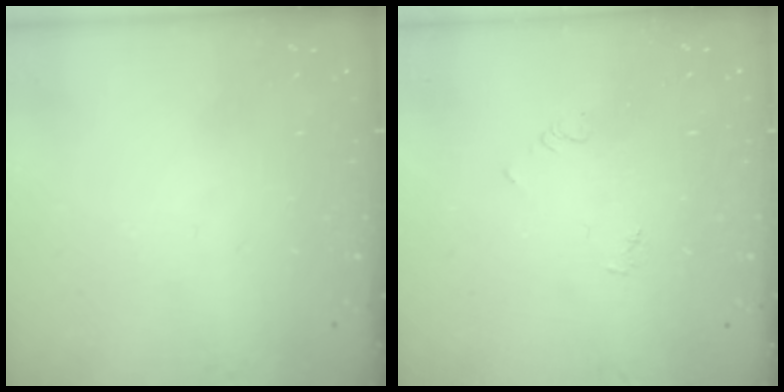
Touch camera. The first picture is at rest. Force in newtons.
{"total": 3.1, "press": 3.1, "slide": 0.4}